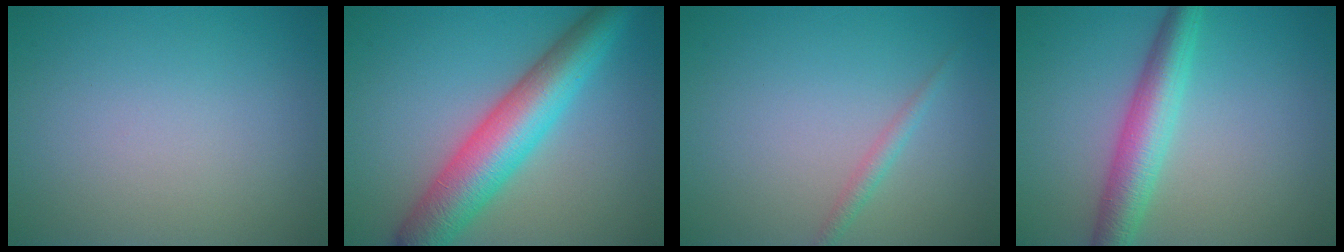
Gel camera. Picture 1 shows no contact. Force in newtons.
{"total": 8.1, "press": 8.1, "slide": 0.2}
{"total": 1.2, "press": 1.2, "slide": 0.0}
{"total": 4.8, "press": 4.8, "slide": 0.1}